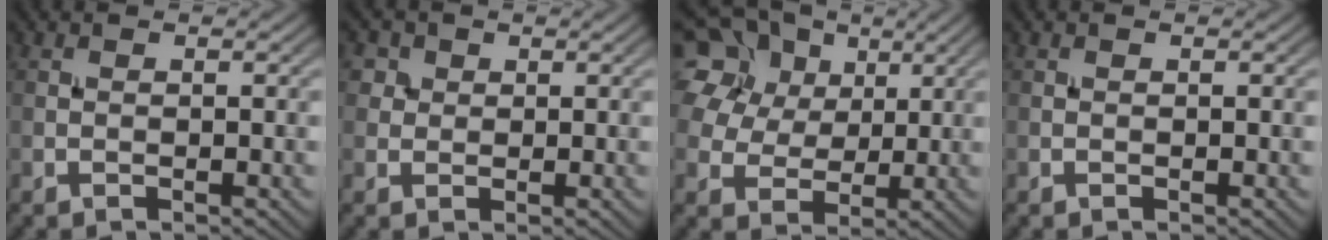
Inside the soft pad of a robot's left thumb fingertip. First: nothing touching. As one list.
[{"total": 3.1, "force": [1.4, 2.6, 1.0], "torque": [-0.037, 0.001, 0.025]}, {"total": 16.8, "force": [8.5, 11.9, 8.1], "torque": [-0.245, 0.048, 0.179]}, {"total": 0.0}]